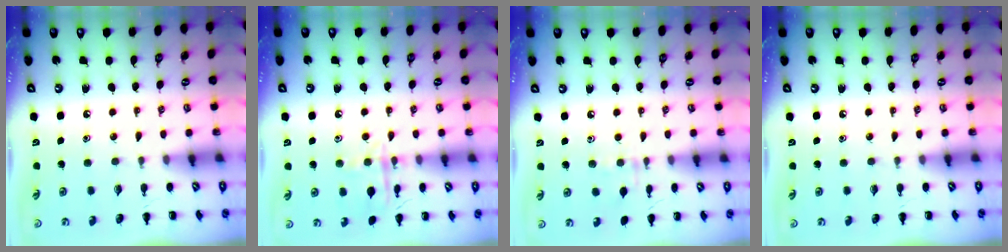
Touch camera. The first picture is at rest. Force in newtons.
{"total": 11.1, "press": 11.1, "slide": 0.5}
{"total": 5.3, "press": 5.0, "slide": 1.7}
{"total": 0.0}